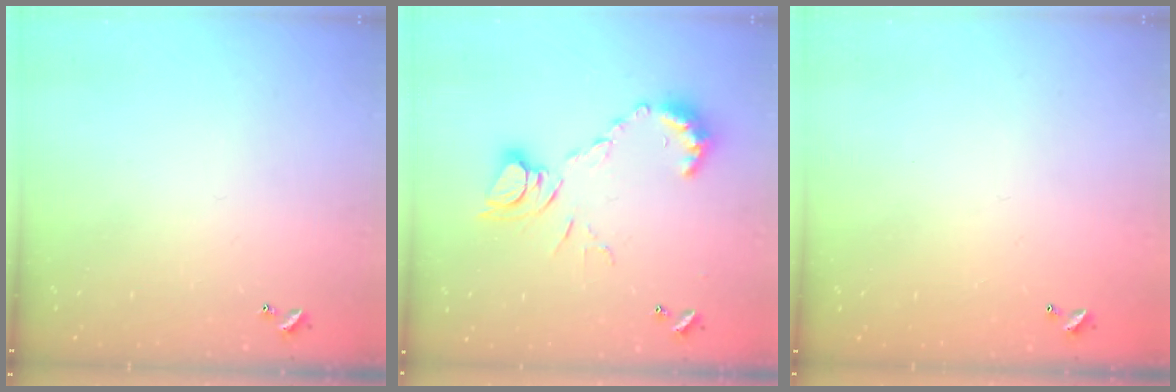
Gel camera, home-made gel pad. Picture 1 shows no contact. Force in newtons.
{"total": 10.8, "press": 10.8, "slide": 1.3}
{"total": 2.8, "press": 2.8, "slide": 0.1}